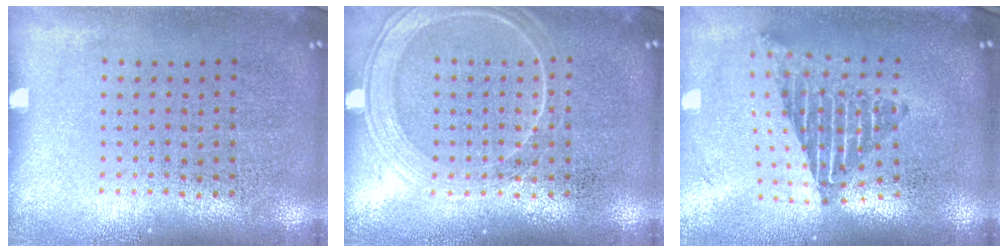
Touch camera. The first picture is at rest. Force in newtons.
{"total": 2.4, "press": 2.4, "slide": 0.4}
{"total": 2.1, "press": 1.6, "slide": 1.4}